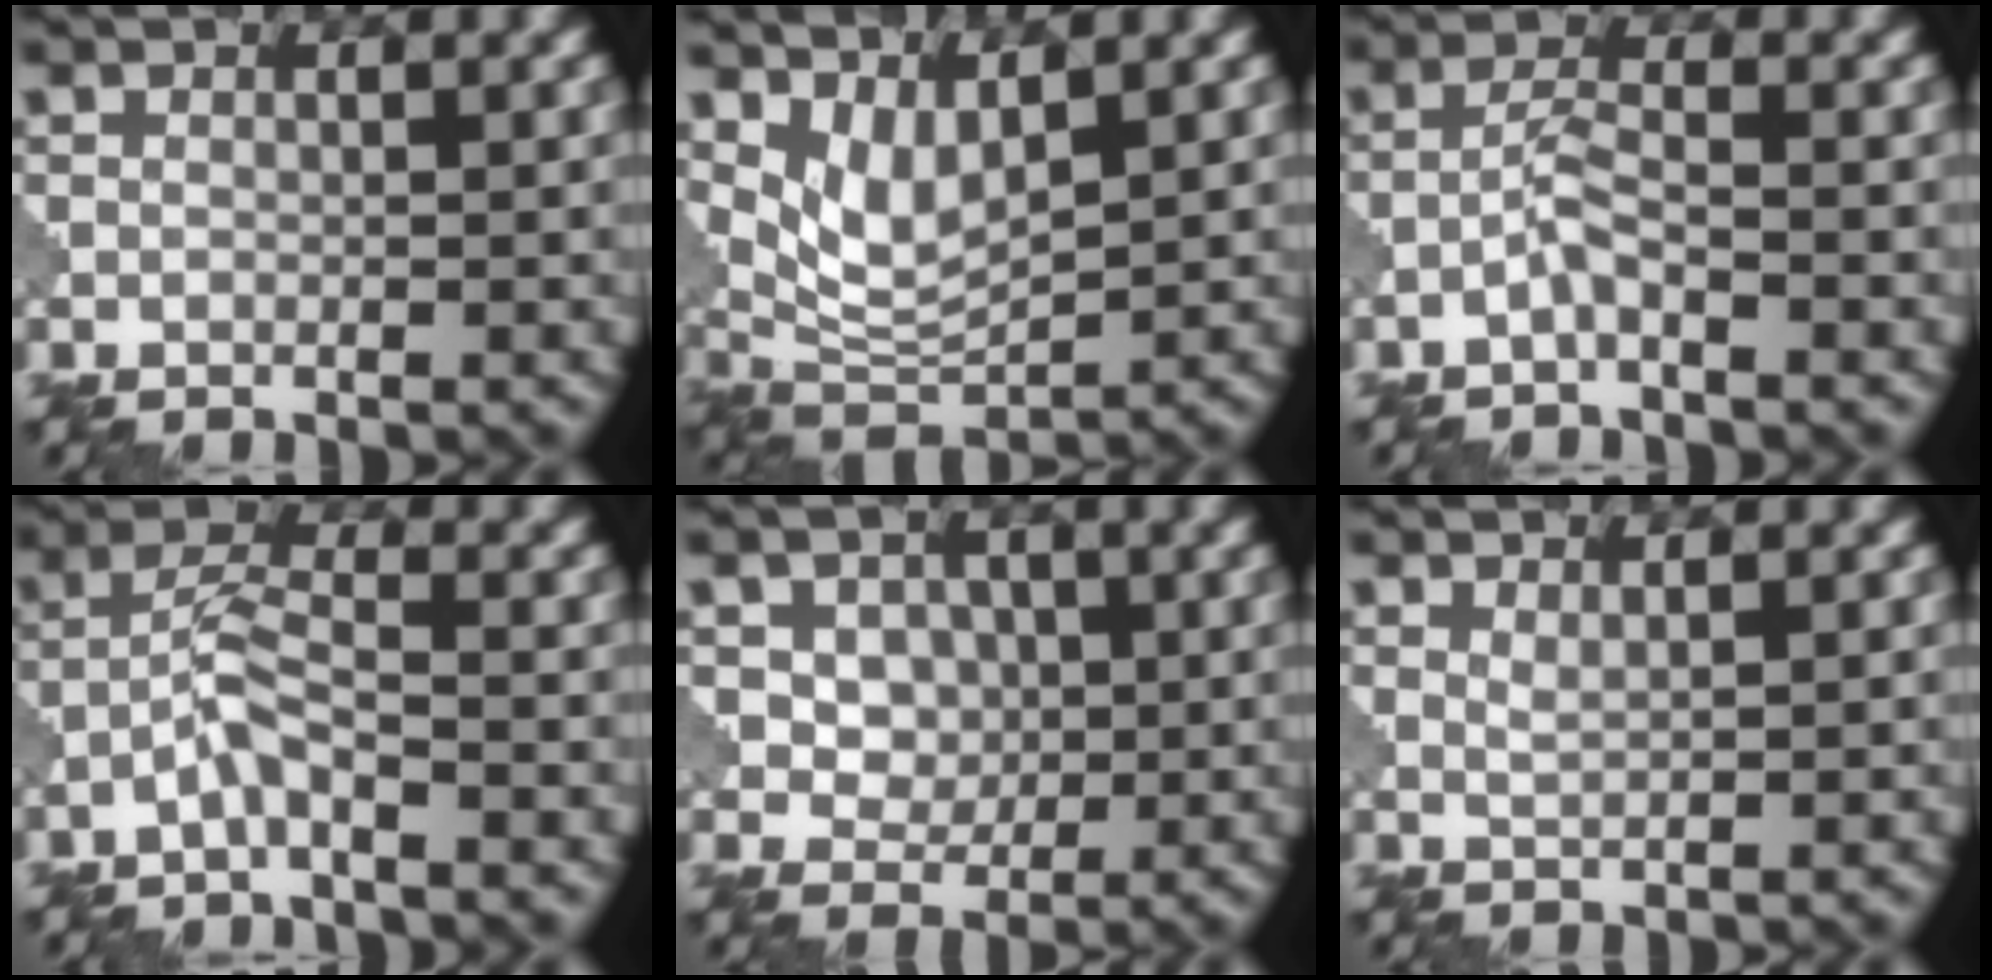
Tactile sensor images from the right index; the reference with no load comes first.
{"total": 3.9, "force": [1.9, 1.6, 2.9], "torque": [-0.067, -0.013, 0.048]}
{"total": 2.0, "force": [-1.1, 0.3, 1.6], "torque": [-0.033, 0.008, -0.025]}
{"total": 2.7, "force": [-1.5, 0.4, 2.2], "torque": [-0.049, 0.010, -0.037]}
{"total": 4.6, "force": [1.6, 3.7, 2.3], "torque": [-0.046, 0.001, 0.033]}
{"total": 0.9, "force": [0.7, 0.2, 0.5], "torque": [-0.013, -0.001, 0.016]}